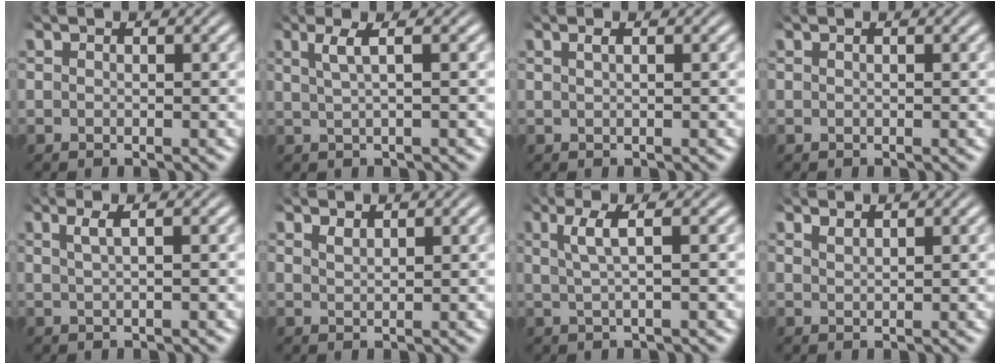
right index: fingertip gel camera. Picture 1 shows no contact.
{"total": 2.2, "force": [0.8, -0.1, 2.1], "torque": [-0.028, 0.005, 0.017]}
{"total": 0.7, "force": [0.2, -0.3, 0.5], "torque": [-0.007, 0.002, 0.007]}
{"total": 0.0}
{"total": 1.6, "force": [0.7, -0.2, 1.4], "torque": [-0.019, 0.004, 0.015]}
{"total": 1.0, "force": [0.8, -0.5, 0.2], "torque": [-0.001, -0.004, 0.021]}
{"total": 2.4, "force": [0.6, 0.0, 2.4], "torque": [-0.038, 0.005, 0.015]}
{"total": 1.1, "force": [0.9, -0.6, 0.1], "torque": [0.003, -0.001, 0.023]}